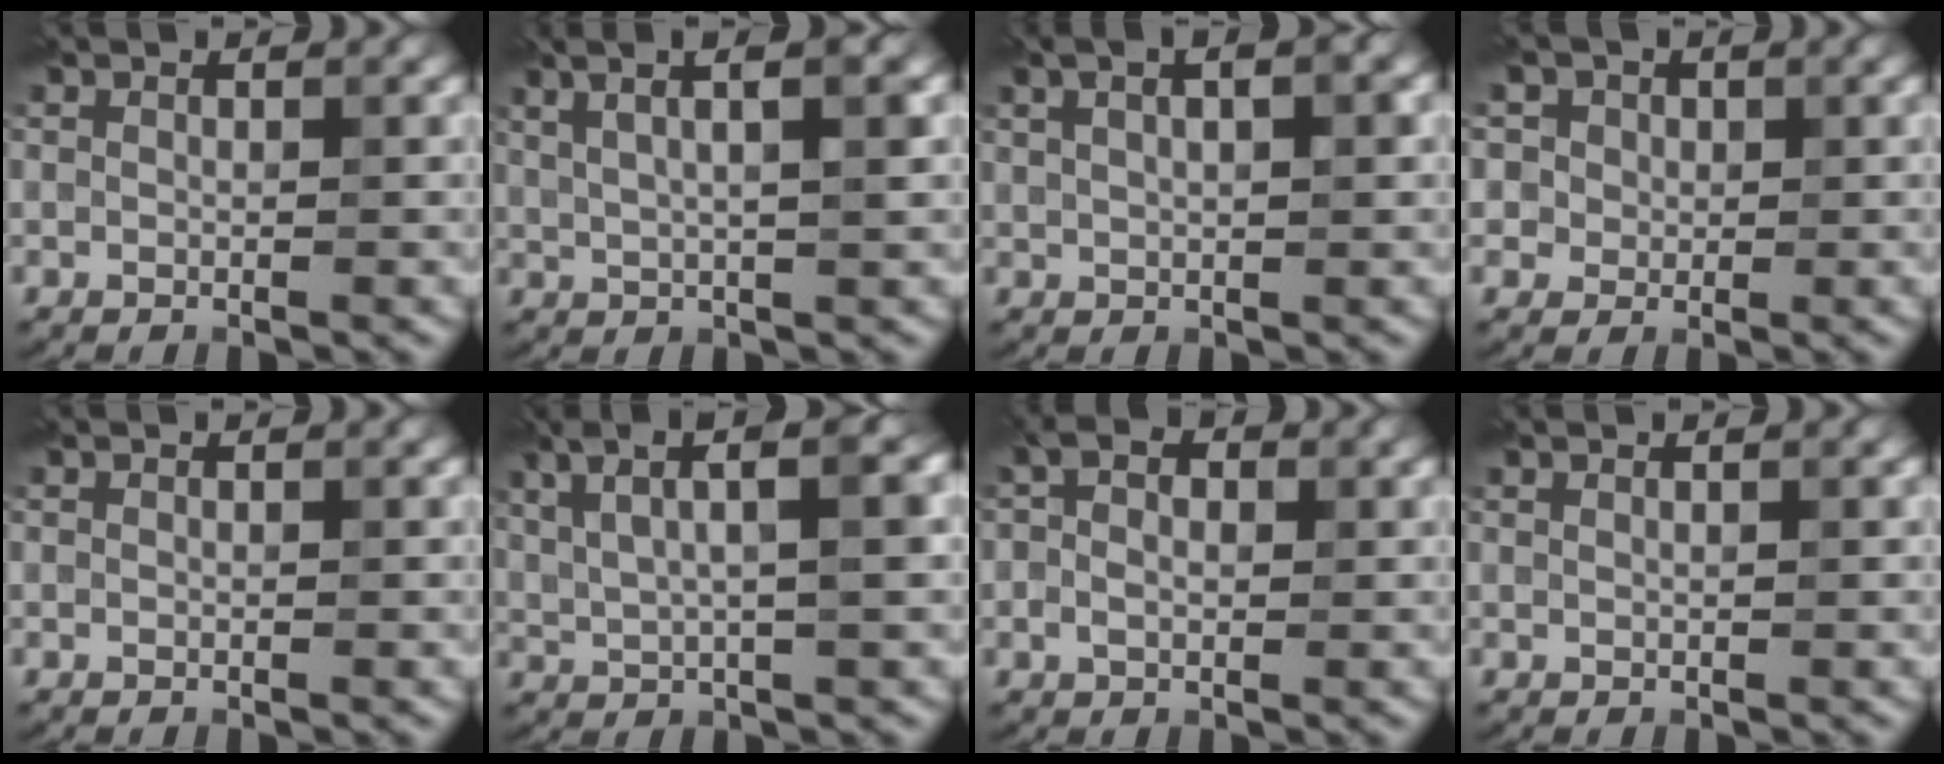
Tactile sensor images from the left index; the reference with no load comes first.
{"total": 8.2, "force": [4.1, 3.0, 6.4], "torque": [-0.089, 0.036, 0.042]}
{"total": 5.6, "force": [2.3, 2.5, 4.5], "torque": [-0.067, 0.020, 0.019]}
{"total": 6.9, "force": [3.3, 5.3, 2.8], "torque": [-0.053, 0.016, 0.022]}
{"total": 0.0}
{"total": 8.8, "force": [4.2, 3.0, 7.2], "torque": [-0.133, 0.036, 0.065]}
{"total": 2.8, "force": [0.0, 1.8, 2.2], "torque": [-0.046, 0.005, -0.005]}
{"total": 0.5, "force": [0.3, 0.1, 0.4], "torque": [-0.009, -0.002, 0.003]}